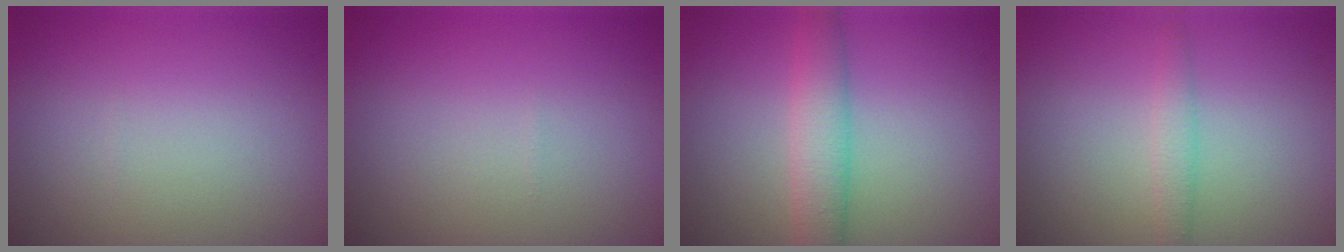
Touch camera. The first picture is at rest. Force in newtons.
{"total": 0.0}
{"total": 3.6, "press": 3.6, "slide": 0.1}
{"total": 1.5, "press": 1.5, "slide": 0.1}